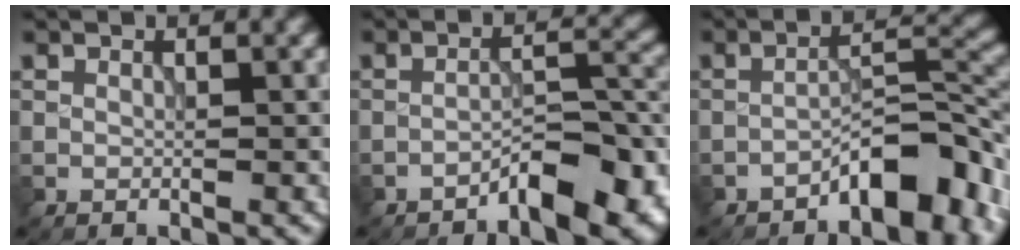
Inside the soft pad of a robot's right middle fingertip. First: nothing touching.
{"total": 6.7, "force": [-4.5, 2.0, 4.6], "torque": [-0.064, 0.013, -0.070]}
{"total": 6.4, "force": [-4.1, 2.0, 4.4], "torque": [-0.058, 0.020, -0.068]}